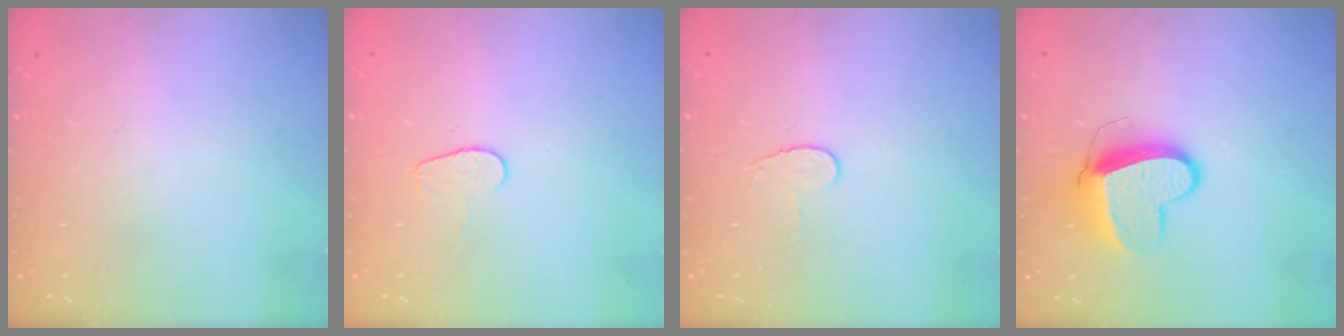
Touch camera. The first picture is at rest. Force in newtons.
{"total": 5.4, "press": 5.4, "slide": 0.6}
{"total": 4.4, "press": 4.4, "slide": 0.5}
{"total": 10.9, "press": 10.8, "slide": 1.3}